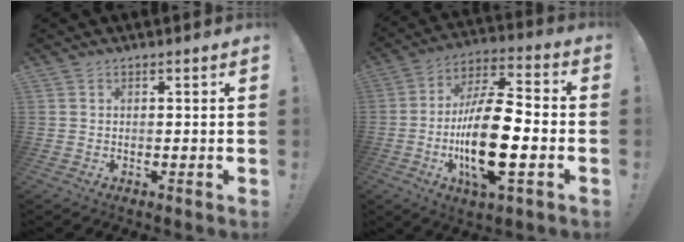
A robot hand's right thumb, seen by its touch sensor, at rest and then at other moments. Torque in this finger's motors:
{"motor_torque": [0.54, 1.43, 2.12, -0.65, 0.12]}